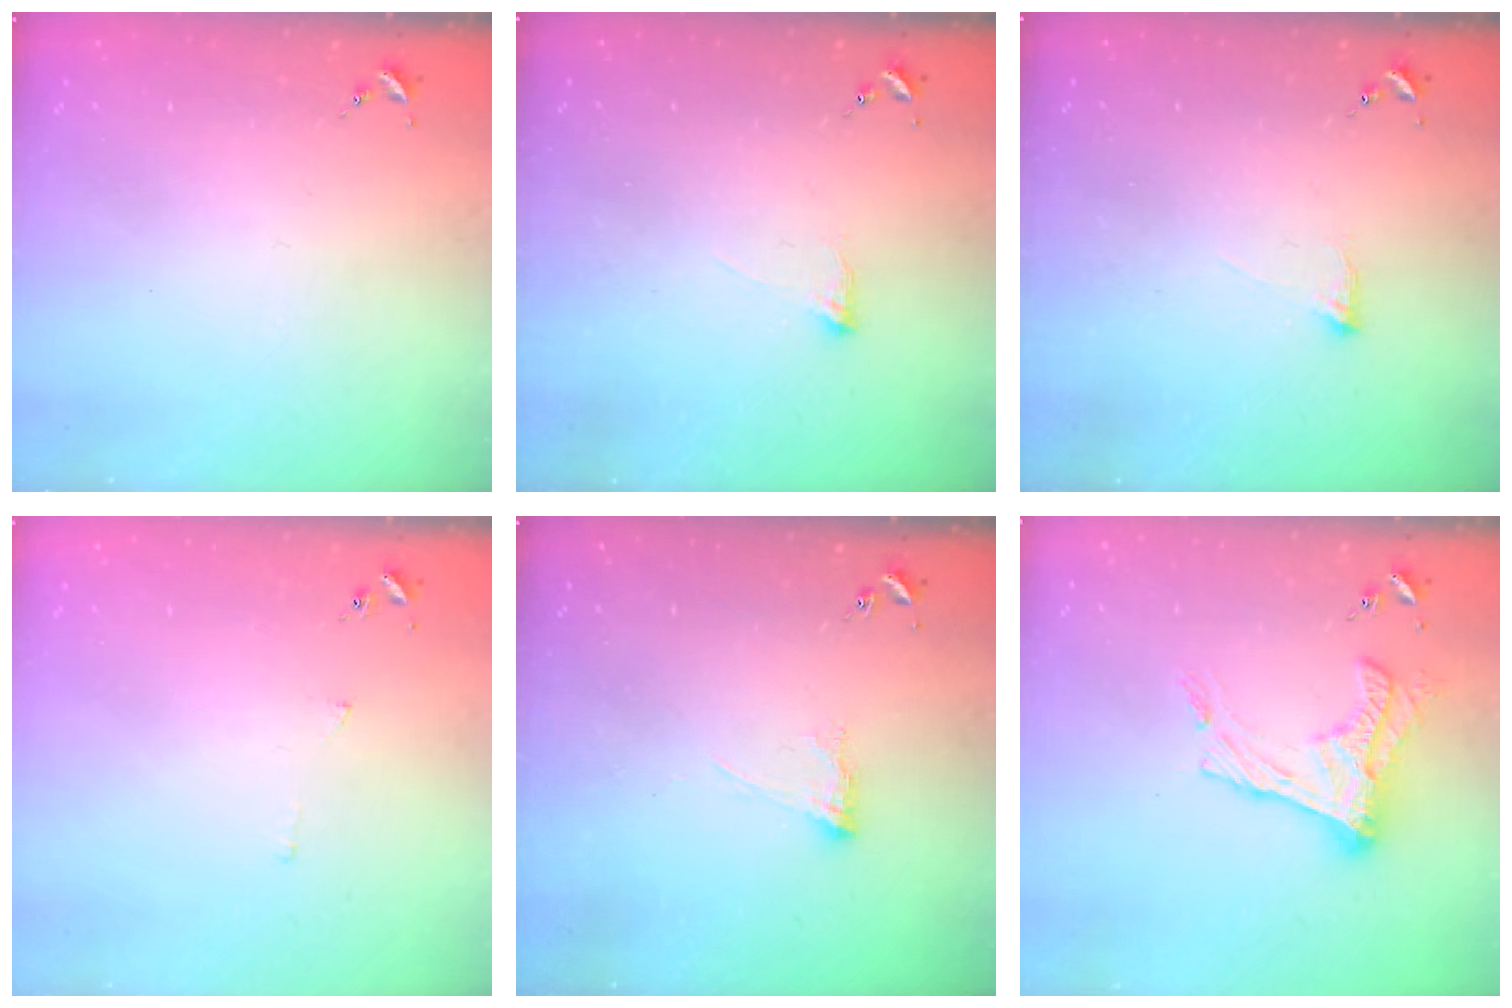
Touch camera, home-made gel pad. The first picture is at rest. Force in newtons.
{"total": 3.6, "press": 3.6, "slide": 0.6}
{"total": 3.6, "press": 3.6, "slide": 0.6}
{"total": 3.3, "press": 3.2, "slide": 0.7}
{"total": 5.7, "press": 5.6, "slide": 0.9}
{"total": 14.5, "press": 14.5, "slide": 0.7}